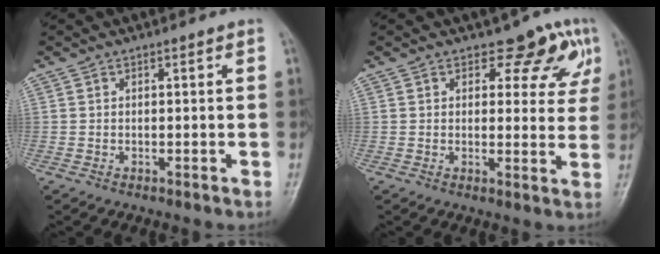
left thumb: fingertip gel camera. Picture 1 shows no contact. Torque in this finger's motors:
{"motor_torque": [0.04, 0.42, -0.07, -0.02, -0.02]}